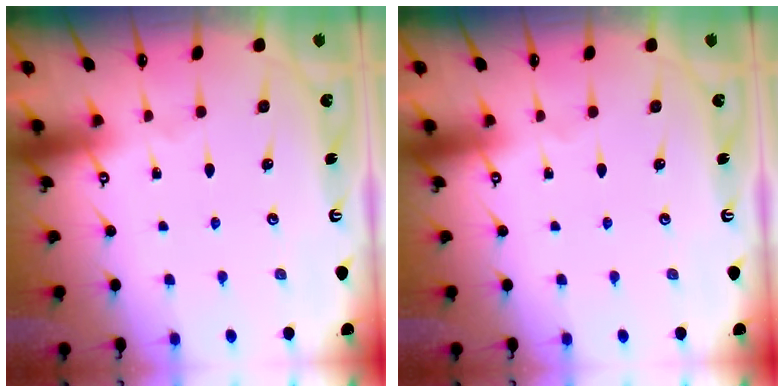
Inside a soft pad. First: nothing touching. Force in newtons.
{"total": 0.0}